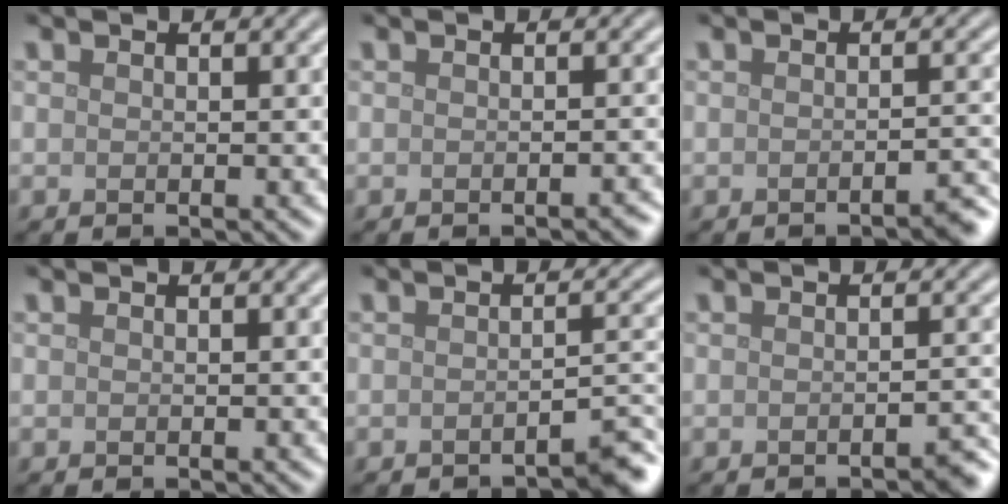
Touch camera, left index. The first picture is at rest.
{"total": 1.0, "force": [-0.7, 0.2, 0.6], "torque": [-0.007, -0.001, -0.010]}
{"total": 2.1, "force": [-1.5, 0.4, 1.4], "torque": [-0.007, 0.004, -0.026]}
{"total": 0.0}
{"total": 2.5, "force": [-2.2, 0.2, 1.3], "torque": [-0.009, 0.009, -0.036]}
{"total": 1.9, "force": [-1.4, 0.4, 1.2], "torque": [-0.007, 0.004, -0.021]}